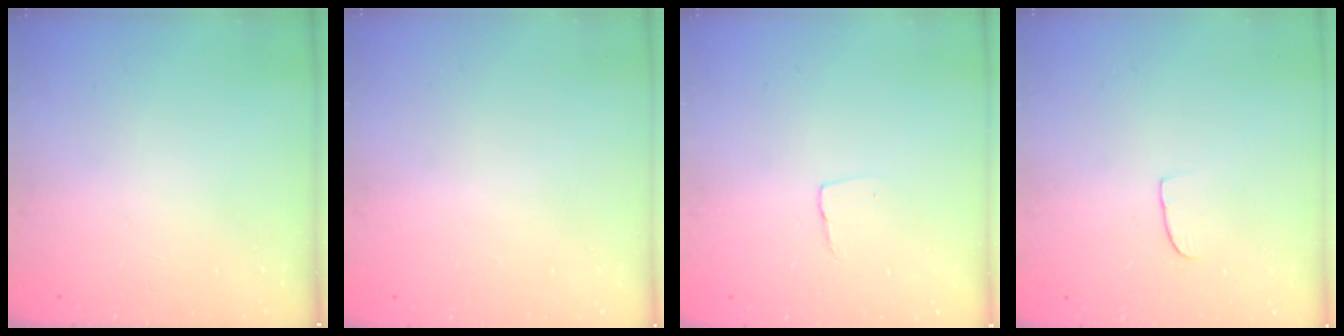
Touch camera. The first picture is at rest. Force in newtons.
{"total": 0.5, "press": 0.5, "slide": 0.1}
{"total": 3.6, "press": 3.6, "slide": 0.4}
{"total": 5.2, "press": 5.2, "slide": 0.3}